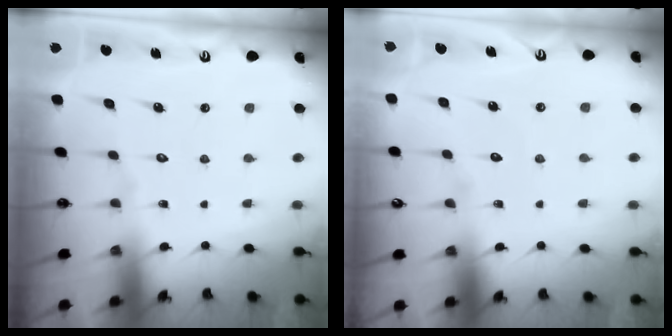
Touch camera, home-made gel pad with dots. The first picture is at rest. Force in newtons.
{"total": 3.6, "press": 3.5, "slide": 0.3}